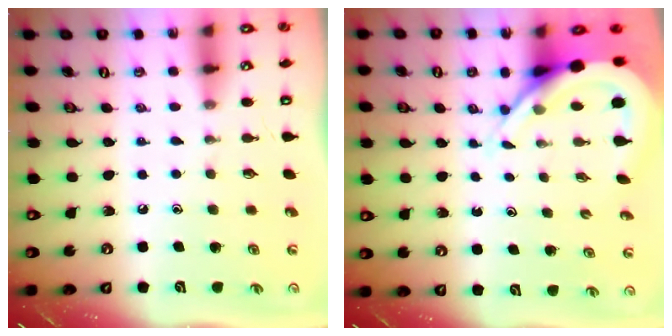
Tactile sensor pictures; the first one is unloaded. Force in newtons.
{"total": 7.8, "press": 7.7, "slide": 0.9}